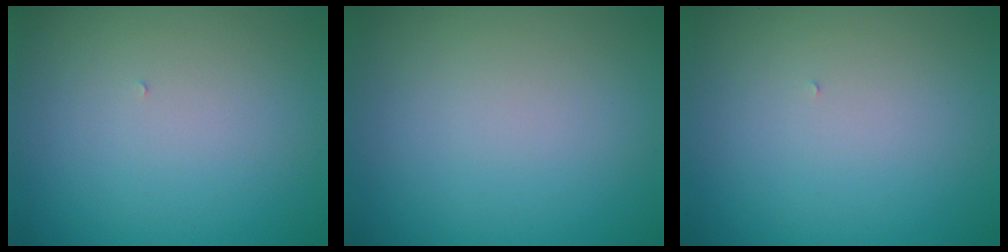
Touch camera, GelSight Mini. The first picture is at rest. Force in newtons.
{"total": 0.0}
{"total": 0.0}